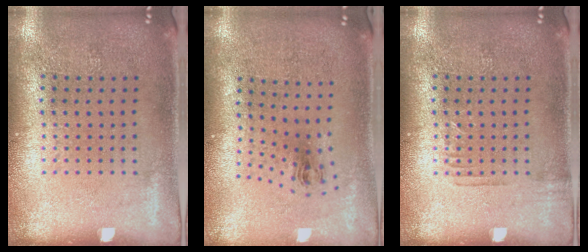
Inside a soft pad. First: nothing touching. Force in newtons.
{"total": 0.9, "press": 0.4, "slide": 0.8}
{"total": 0.7, "press": 0.6, "slide": 0.2}